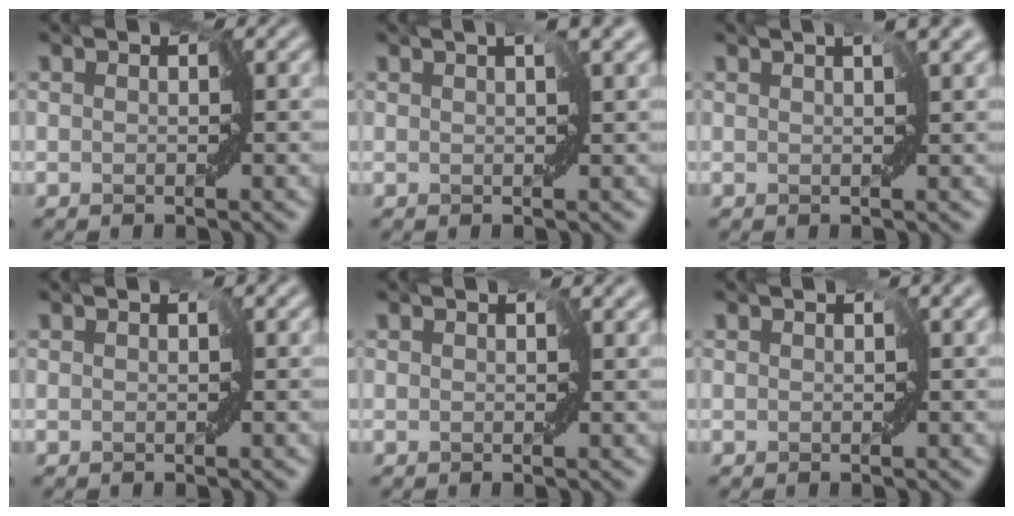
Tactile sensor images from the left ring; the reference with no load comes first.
{"total": 1.8, "force": [0.9, 0.2, 1.6], "torque": [-0.028, 0.008, 0.018]}
{"total": 1.9, "force": [1.0, 0.3, 1.6], "torque": [-0.028, 0.007, 0.018]}
{"total": 0.0}
{"total": 0.6, "force": [0.3, 0.1, 0.4], "torque": [-0.005, 0.001, 0.006]}
{"total": 0.7, "force": [0.2, 0.3, 0.6], "torque": [-0.009, 0.004, 0.002]}